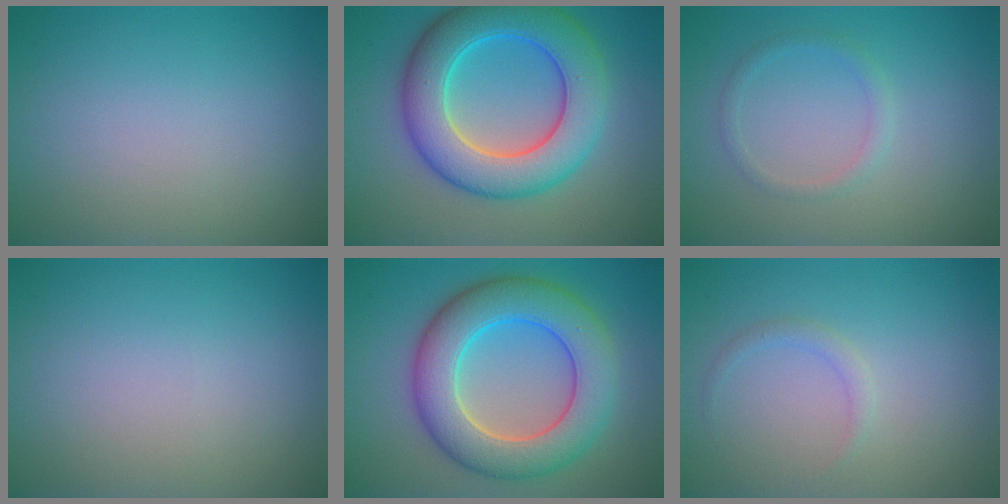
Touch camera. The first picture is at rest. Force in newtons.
{"total": 9.4, "press": 9.4, "slide": 0.1}
{"total": 1.3, "press": 1.3, "slide": 0.1}
{"total": 0.0}
{"total": 9.0, "press": 9.0, "slide": 0.5}
{"total": 1.1, "press": 1.1, "slide": 0.0}